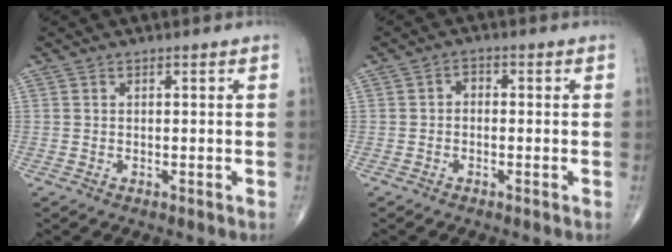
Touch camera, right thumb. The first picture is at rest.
{"total": 1.8, "force": [-0.4, 1.4, 1.2], "torque": [-0.006, 0.010, -0.015]}